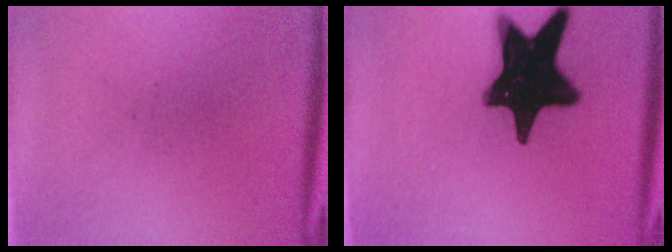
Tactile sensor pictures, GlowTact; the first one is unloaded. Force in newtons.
{"total": 19.7}